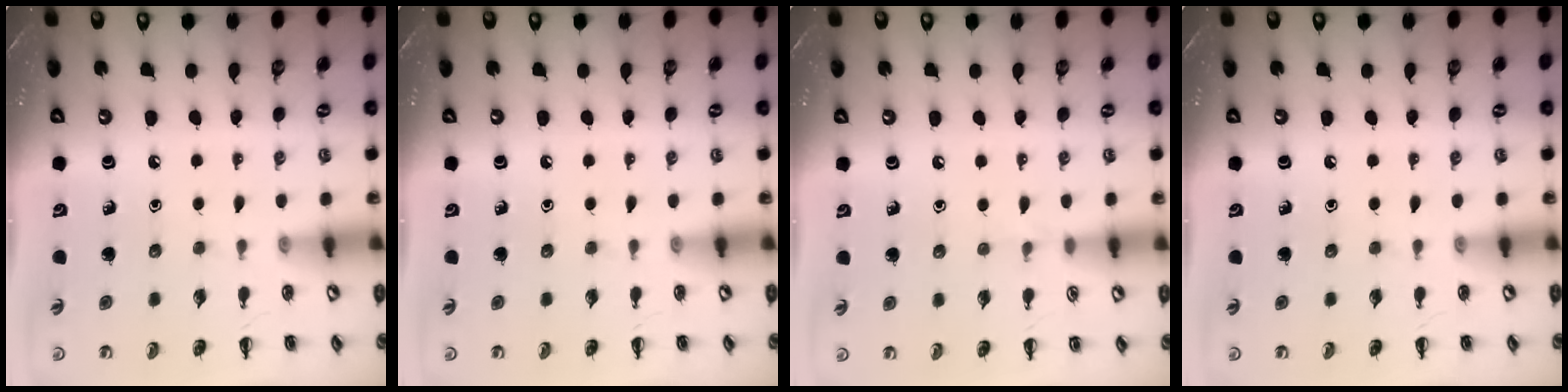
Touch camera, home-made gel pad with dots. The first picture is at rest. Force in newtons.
{"total": 0.0}
{"total": 3.8, "press": 3.5, "slide": 1.4}
{"total": 0.0}